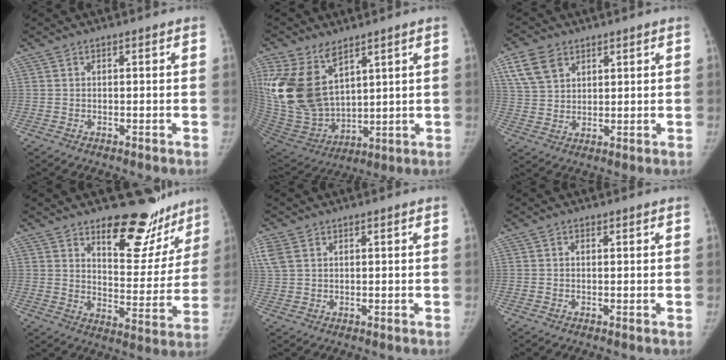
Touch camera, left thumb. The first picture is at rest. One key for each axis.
{"total": 19.7, "fx": 8.7, "fy": 11.6, "fz": 13.4, "tx": -0.264, "ty": -0.045, "tz": 0.188}
{"total": 7.9, "fx": 4.2, "fy": 5.3, "fz": 4.1, "tx": -0.068, "ty": -0.009, "tz": 0.086}
{"total": 17.4, "fx": 13.5, "fy": 7.7, "fz": 7.7, "tx": -0.036, "ty": -0.113, "tz": 0.182}
{"total": 4.7, "fx": 2.1, "fy": 2.9, "fz": 3.0, "tx": -0.092, "ty": 0.012, "tz": 0.051}
{"total": 0.0}